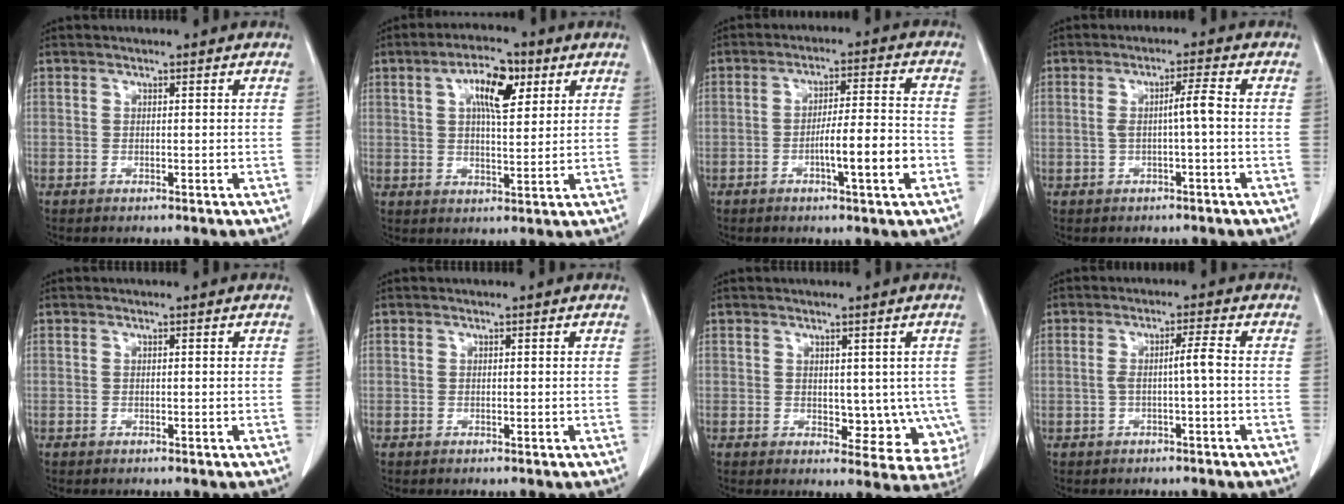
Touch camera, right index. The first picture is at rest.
{"total": 7.9, "force": [3.2, 2.8, 6.7], "torque": [-0.115, 0.012, 0.053]}
{"total": 8.1, "force": [-2.8, 0.3, 7.6], "torque": [-0.121, 0.004, -0.047]}
{"total": 3.4, "force": [-0.3, -0.2, 3.4], "torque": [-0.062, 0.006, -0.004]}
{"total": 0.0}
{"total": 0.0}
{"total": 7.4, "force": [-0.3, 4.7, 5.8], "torque": [-0.045, -0.002, 0.005]}
{"total": 3.1, "force": [-0.5, -0.4, 3.0], "torque": [-0.055, 0.007, -0.006]}